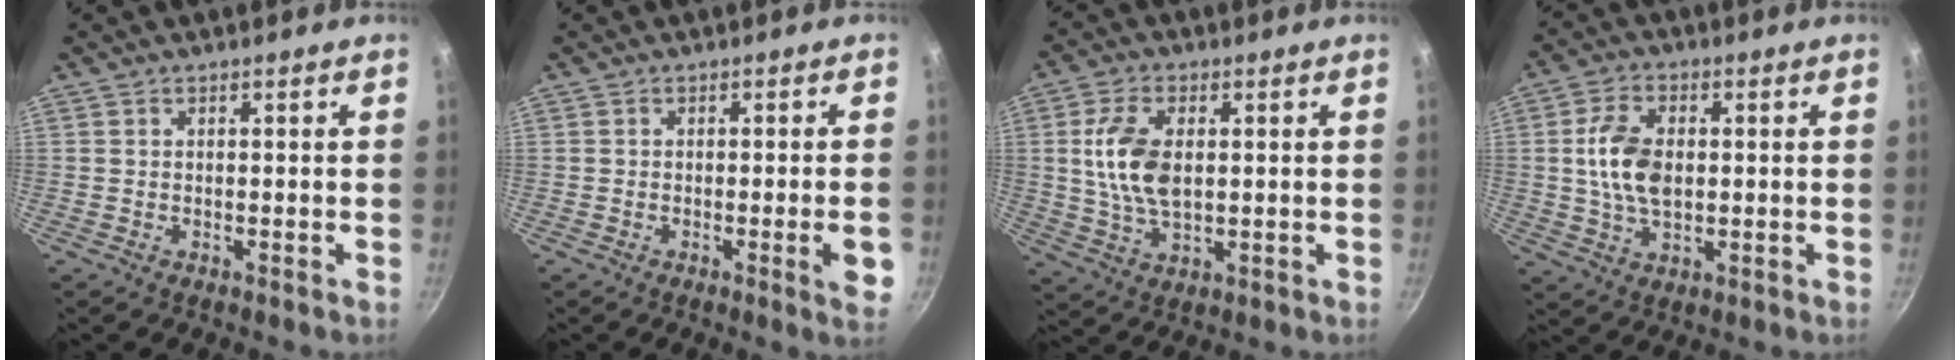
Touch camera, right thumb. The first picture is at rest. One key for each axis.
{"total": 5.0, "fx": -1.3, "fy": 0.5, "fz": 4.8, "tx": -0.054, "ty": 0.000, "tz": -0.016}
{"total": 10.4, "fx": 1.4, "fy": 5.9, "fz": 8.5, "tx": -0.158, "ty": -0.003, "tz": 0.028}
{"total": 9.6, "fx": 0.7, "fy": 5.9, "fz": 7.5, "tx": -0.135, "ty": 0.003, "tz": 0.011}